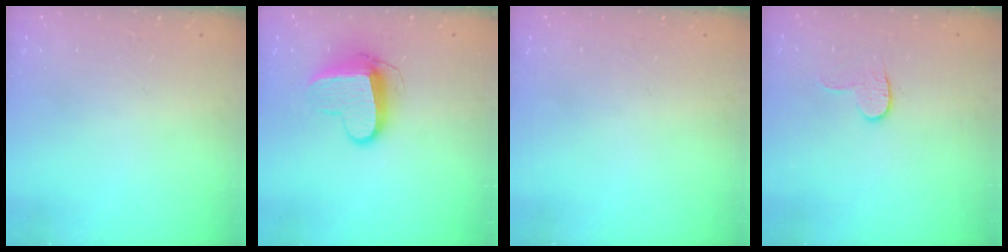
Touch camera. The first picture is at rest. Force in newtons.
{"total": 10.9, "press": 10.8, "slide": 0.6}
{"total": 0.0}
{"total": 3.8, "press": 3.8, "slide": 0.4}